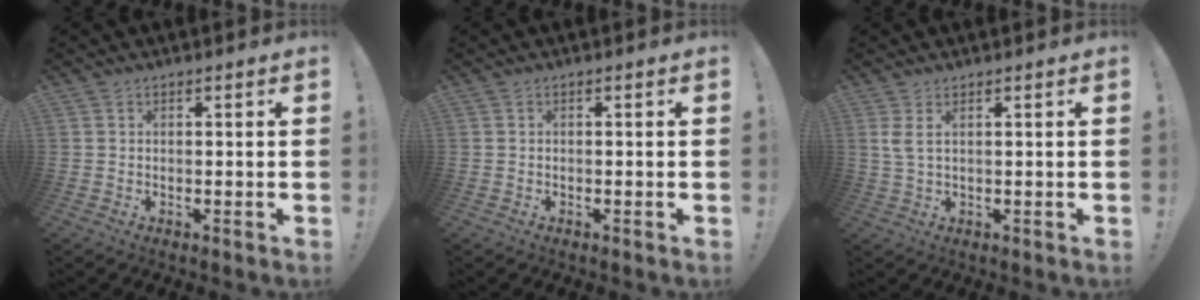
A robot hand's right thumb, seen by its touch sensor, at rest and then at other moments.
{"total": 0.0}
{"total": 3.2, "force": [1.4, 0.8, 2.8], "torque": [-0.053, -0.001, 0.024]}